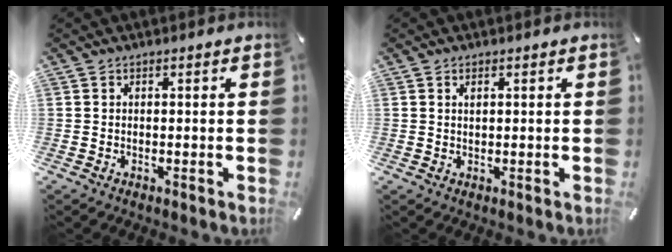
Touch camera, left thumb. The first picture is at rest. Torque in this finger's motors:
{"motor_torque": [-0.03, -0.41, 0.04, 0.06, -0.02]}